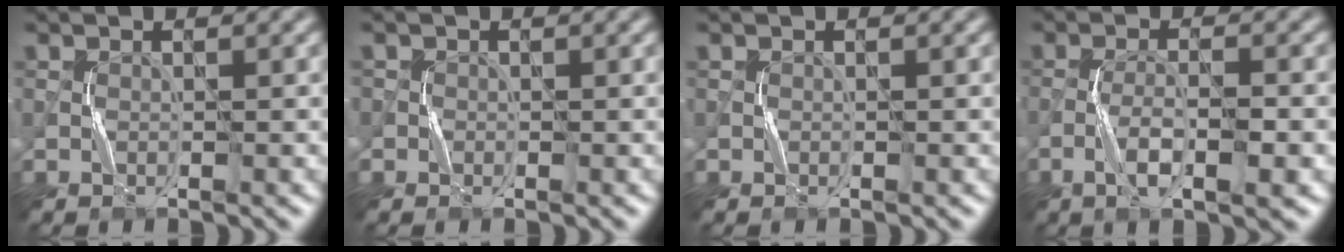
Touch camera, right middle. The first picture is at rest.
{"total": 0.9, "force": [-0.1, 0.9, -0.1], "torque": [0.012, -0.003, -0.006]}
{"total": 0.0}
{"total": 4.0, "force": [-1.6, 0.9, 3.5], "torque": [-0.068, 0.004, -0.032]}